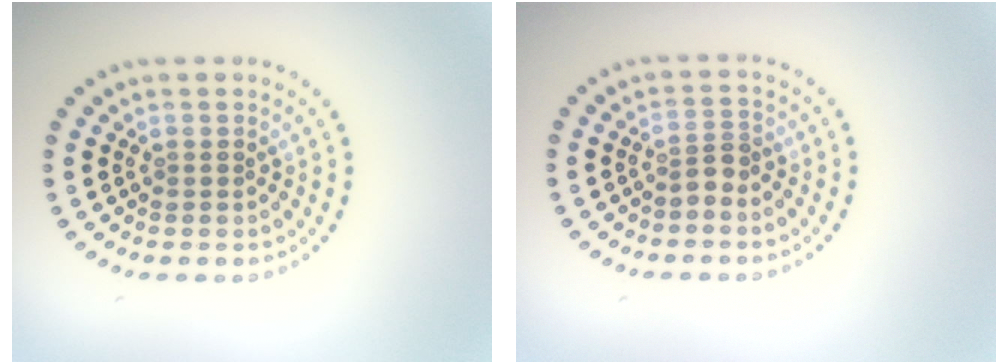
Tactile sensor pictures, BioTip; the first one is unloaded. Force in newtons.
{"total": 1.8, "press": 1.3, "slide": 1.3}